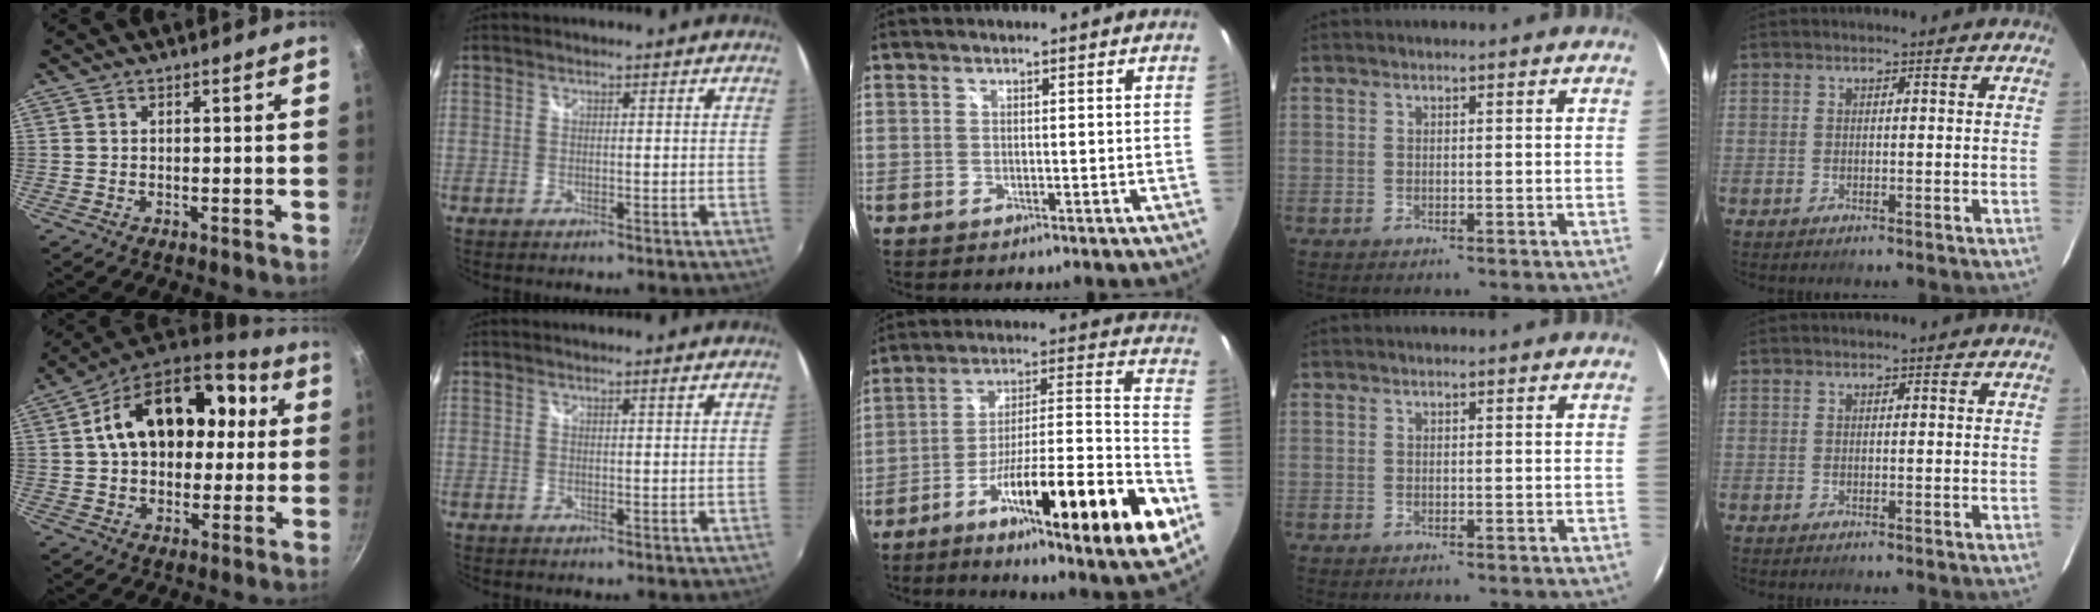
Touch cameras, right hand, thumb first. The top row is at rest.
{"thumb": {"total": 22.1, "force": [4.0, 15.2, 15.6], "torque": [-0.231, 0.038, 0.051]}, "index": {"total": 0.5, "force": [0.2, -0.2, 0.4], "torque": [-0.007, -0.002, 0.003]}, "middle": {"total": 25.0, "force": [-11.5, 2.0, 22.1], "torque": [-0.319, -0.030, -0.181]}}